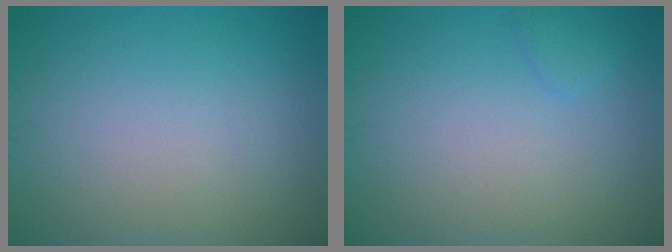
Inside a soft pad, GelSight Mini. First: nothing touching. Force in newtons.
{"total": 0.9, "press": 0.9, "slide": 0.1}